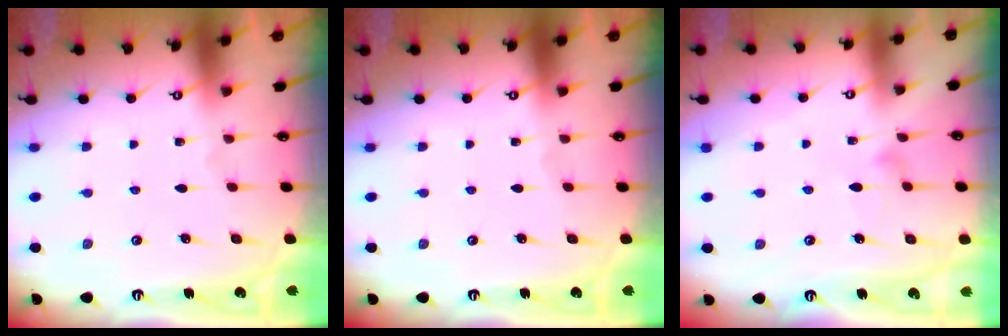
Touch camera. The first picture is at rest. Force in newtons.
{"total": 0.0}
{"total": 6.1, "press": 6.1, "slide": 0.3}